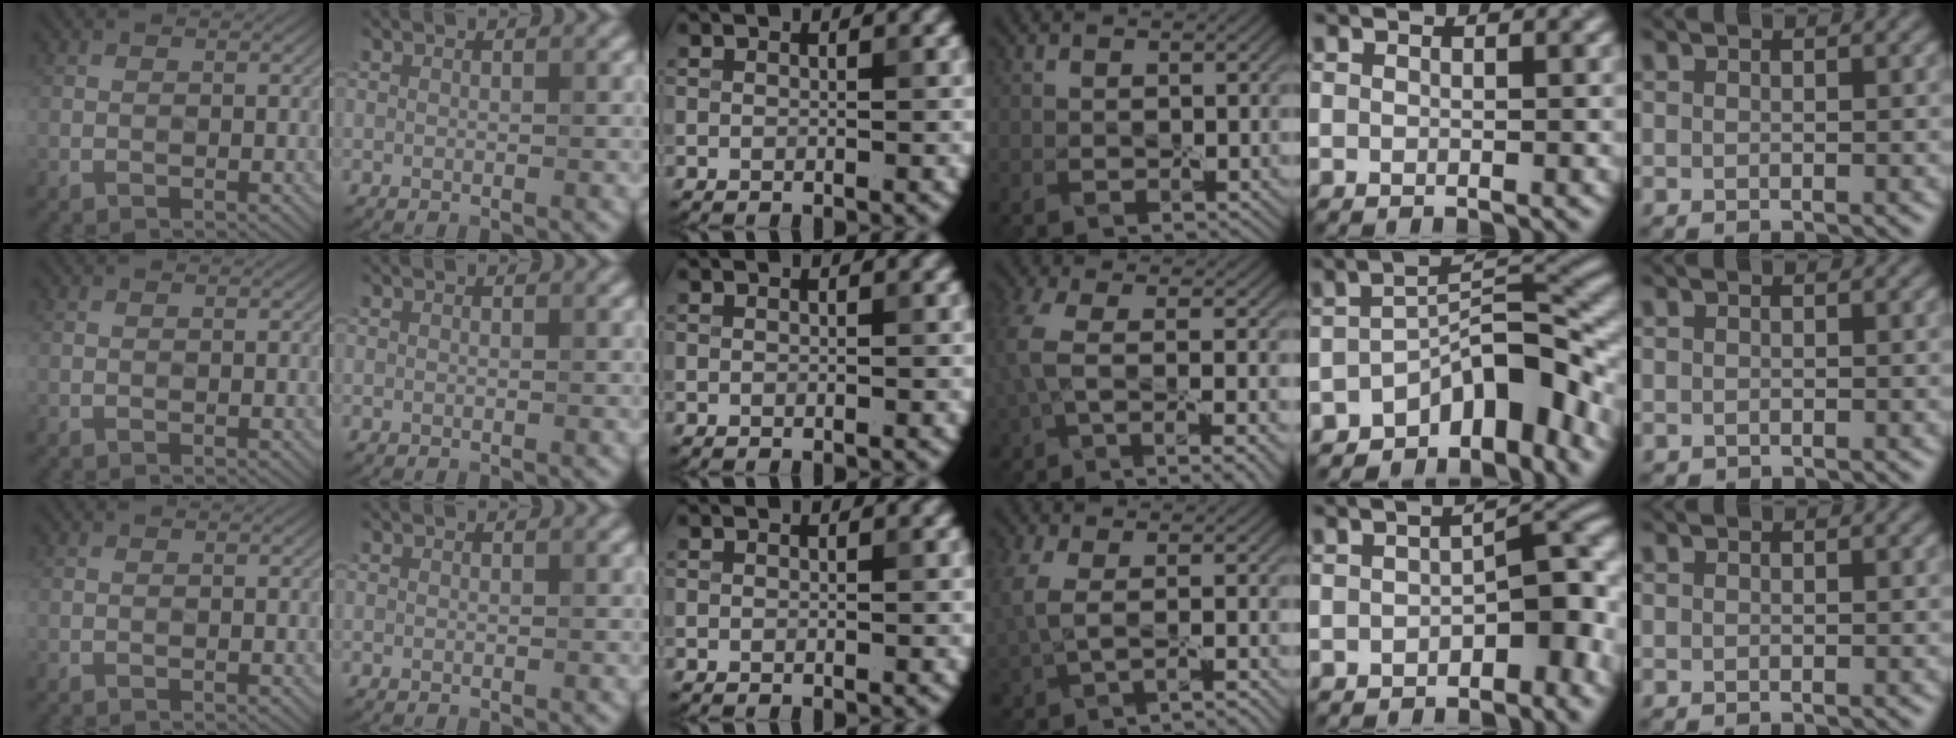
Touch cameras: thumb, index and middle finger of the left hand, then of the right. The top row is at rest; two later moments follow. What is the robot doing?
{"motion": "peel", "object": "window cling"}